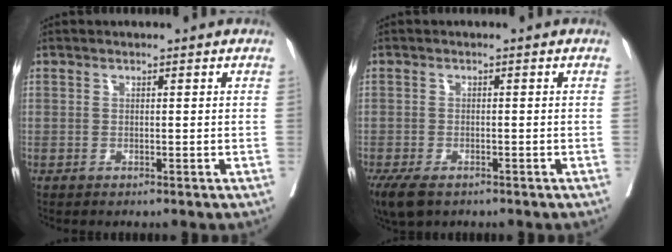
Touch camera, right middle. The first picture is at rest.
{"total": 5.6, "force": [-3.8, 2.6, 3.2], "torque": [-0.062, -0.013, -0.064]}